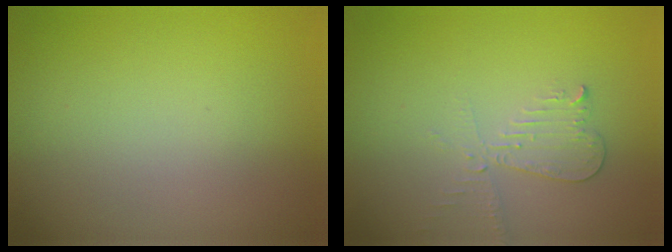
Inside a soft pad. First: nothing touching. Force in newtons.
{"total": 2.2, "press": 2.2, "slide": 0.1}